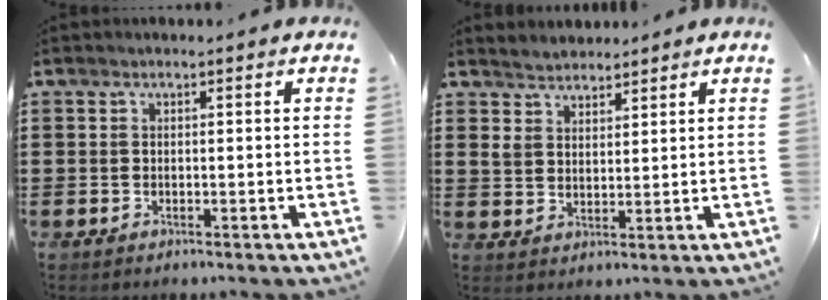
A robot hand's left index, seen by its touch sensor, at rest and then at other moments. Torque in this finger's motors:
{"motor_torque": [0.58, -0.66, 0.01, 0.03]}